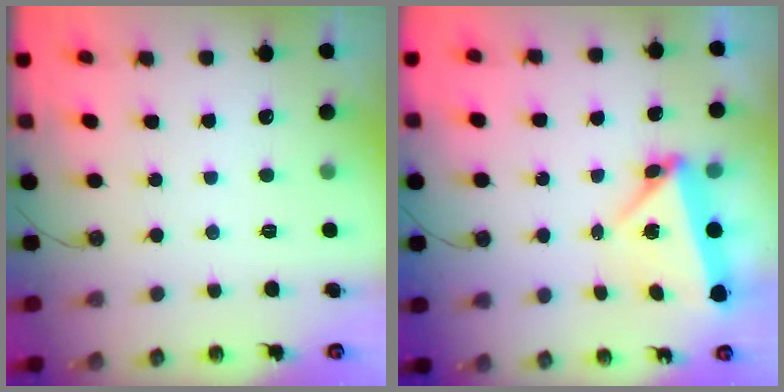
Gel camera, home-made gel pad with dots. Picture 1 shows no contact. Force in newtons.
{"total": 6.1, "press": 5.7, "slide": 2.1}